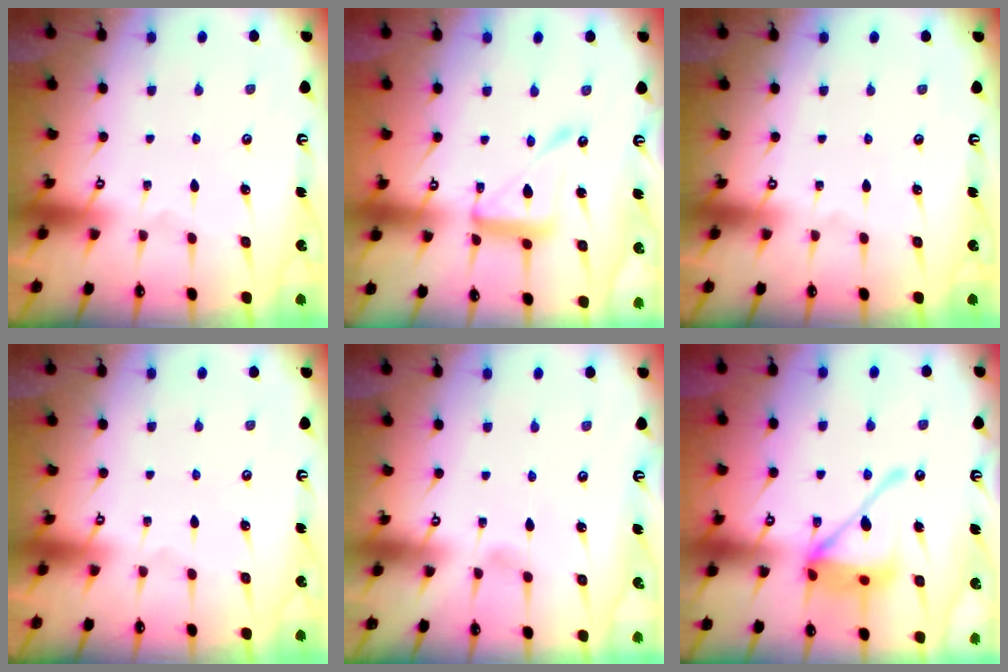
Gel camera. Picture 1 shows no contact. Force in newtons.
{"total": 12.5, "press": 12.4, "slide": 1.1}
{"total": 0.0}
{"total": 0.0}
{"total": 2.8, "press": 2.8, "slide": 0.3}
{"total": 14.9, "press": 14.8, "slide": 2.0}